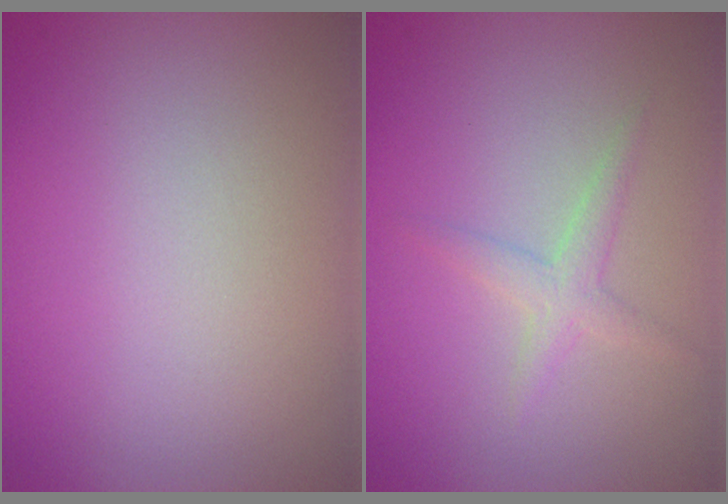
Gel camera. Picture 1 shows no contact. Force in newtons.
{"total": 1.6, "press": 1.6, "slide": 0.1}